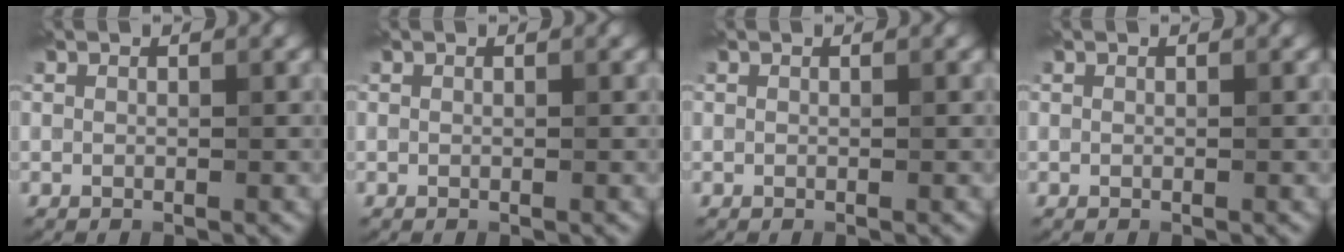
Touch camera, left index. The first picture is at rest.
{"total": 0.0}
{"total": 0.0}
{"total": 0.0}